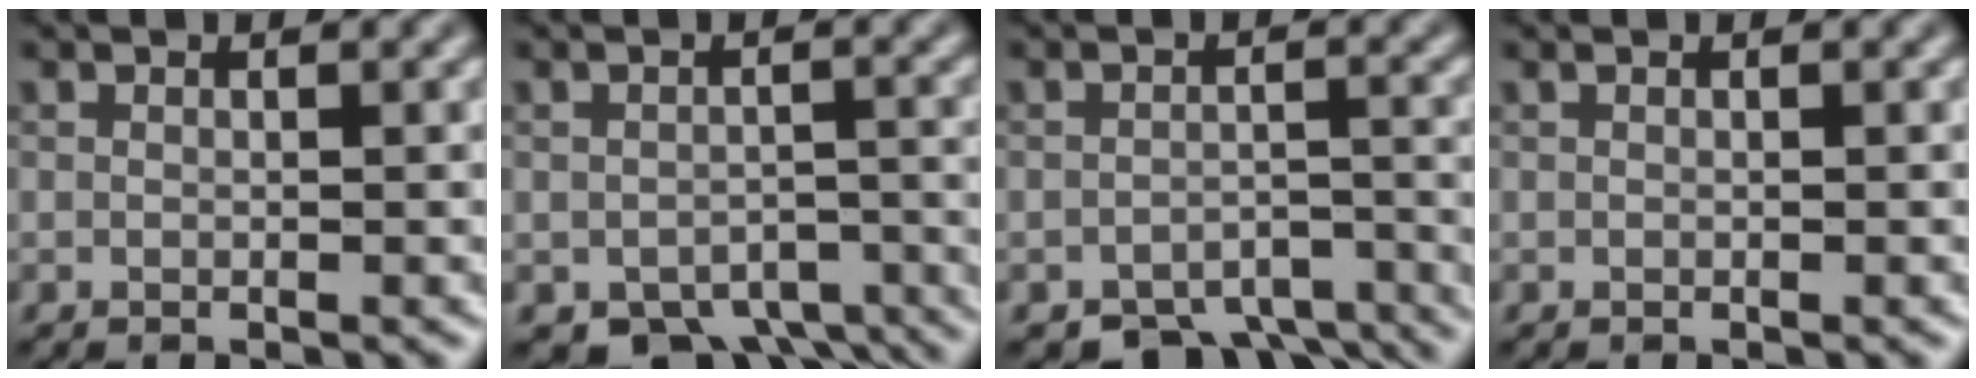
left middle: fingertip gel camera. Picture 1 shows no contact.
{"total": 5.9, "force": [-4.2, 3.0, 2.8], "torque": [-0.027, -0.022, -0.055]}
{"total": 6.5, "force": [-5.6, 2.4, 2.3], "torque": [-0.025, -0.018, -0.077]}
{"total": 0.0}